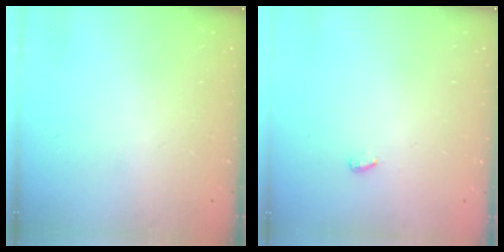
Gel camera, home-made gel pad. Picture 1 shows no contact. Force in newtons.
{"total": 3.6, "press": 3.6, "slide": 0.4}